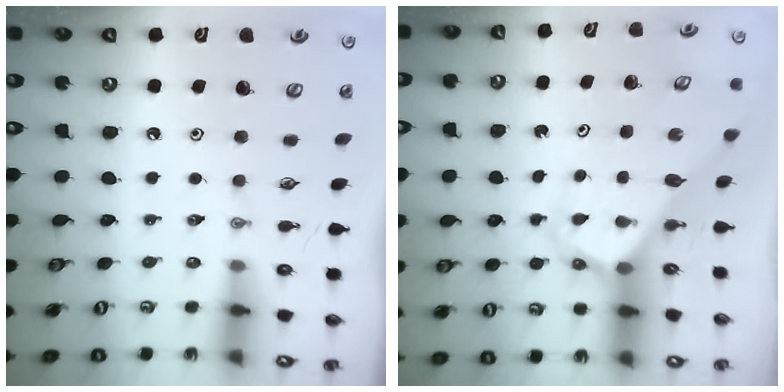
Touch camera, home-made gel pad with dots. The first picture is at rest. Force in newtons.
{"total": 3.6, "press": 3.6, "slide": 0.3}